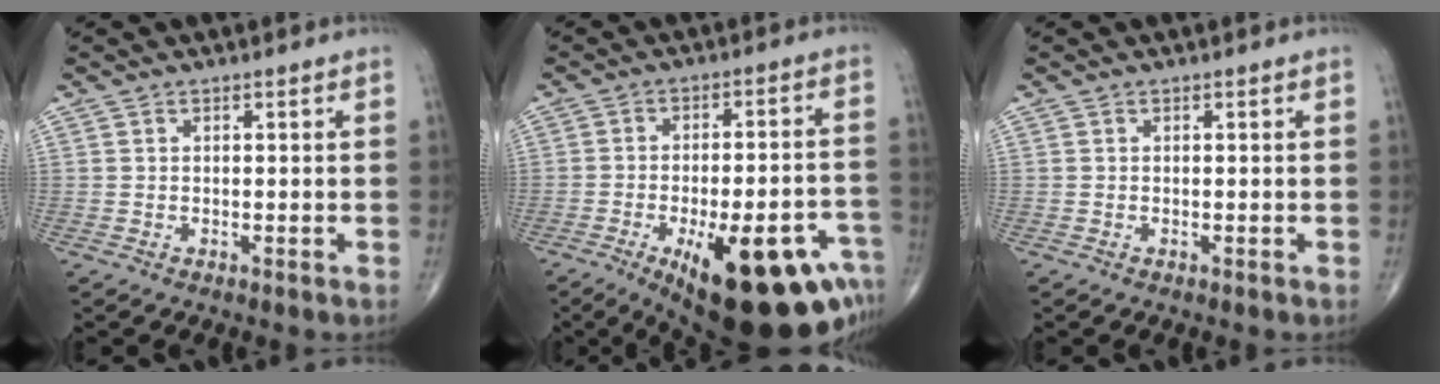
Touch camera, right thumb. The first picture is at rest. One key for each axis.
{"total": 25.2, "fx": -12.2, "fy": 9.2, "fz": 20.0, "tx": -0.196, "ty": 0.047, "tz": -0.158}
{"total": 0.0}